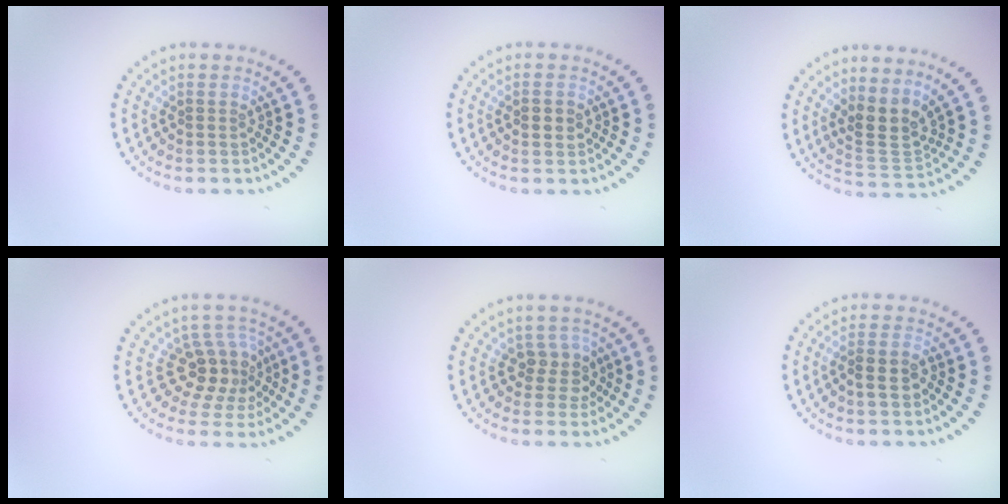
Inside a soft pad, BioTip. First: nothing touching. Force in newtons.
{"total": 2.0, "press": 2.0, "slide": 0.0}
{"total": 3.3, "press": 2.8, "slide": 1.8}
{"total": 3.9, "press": 3.3, "slide": 2.1}
{"total": 2.3, "press": 1.8, "slide": 1.5}
{"total": 2.3, "press": 2.2, "slide": 0.7}